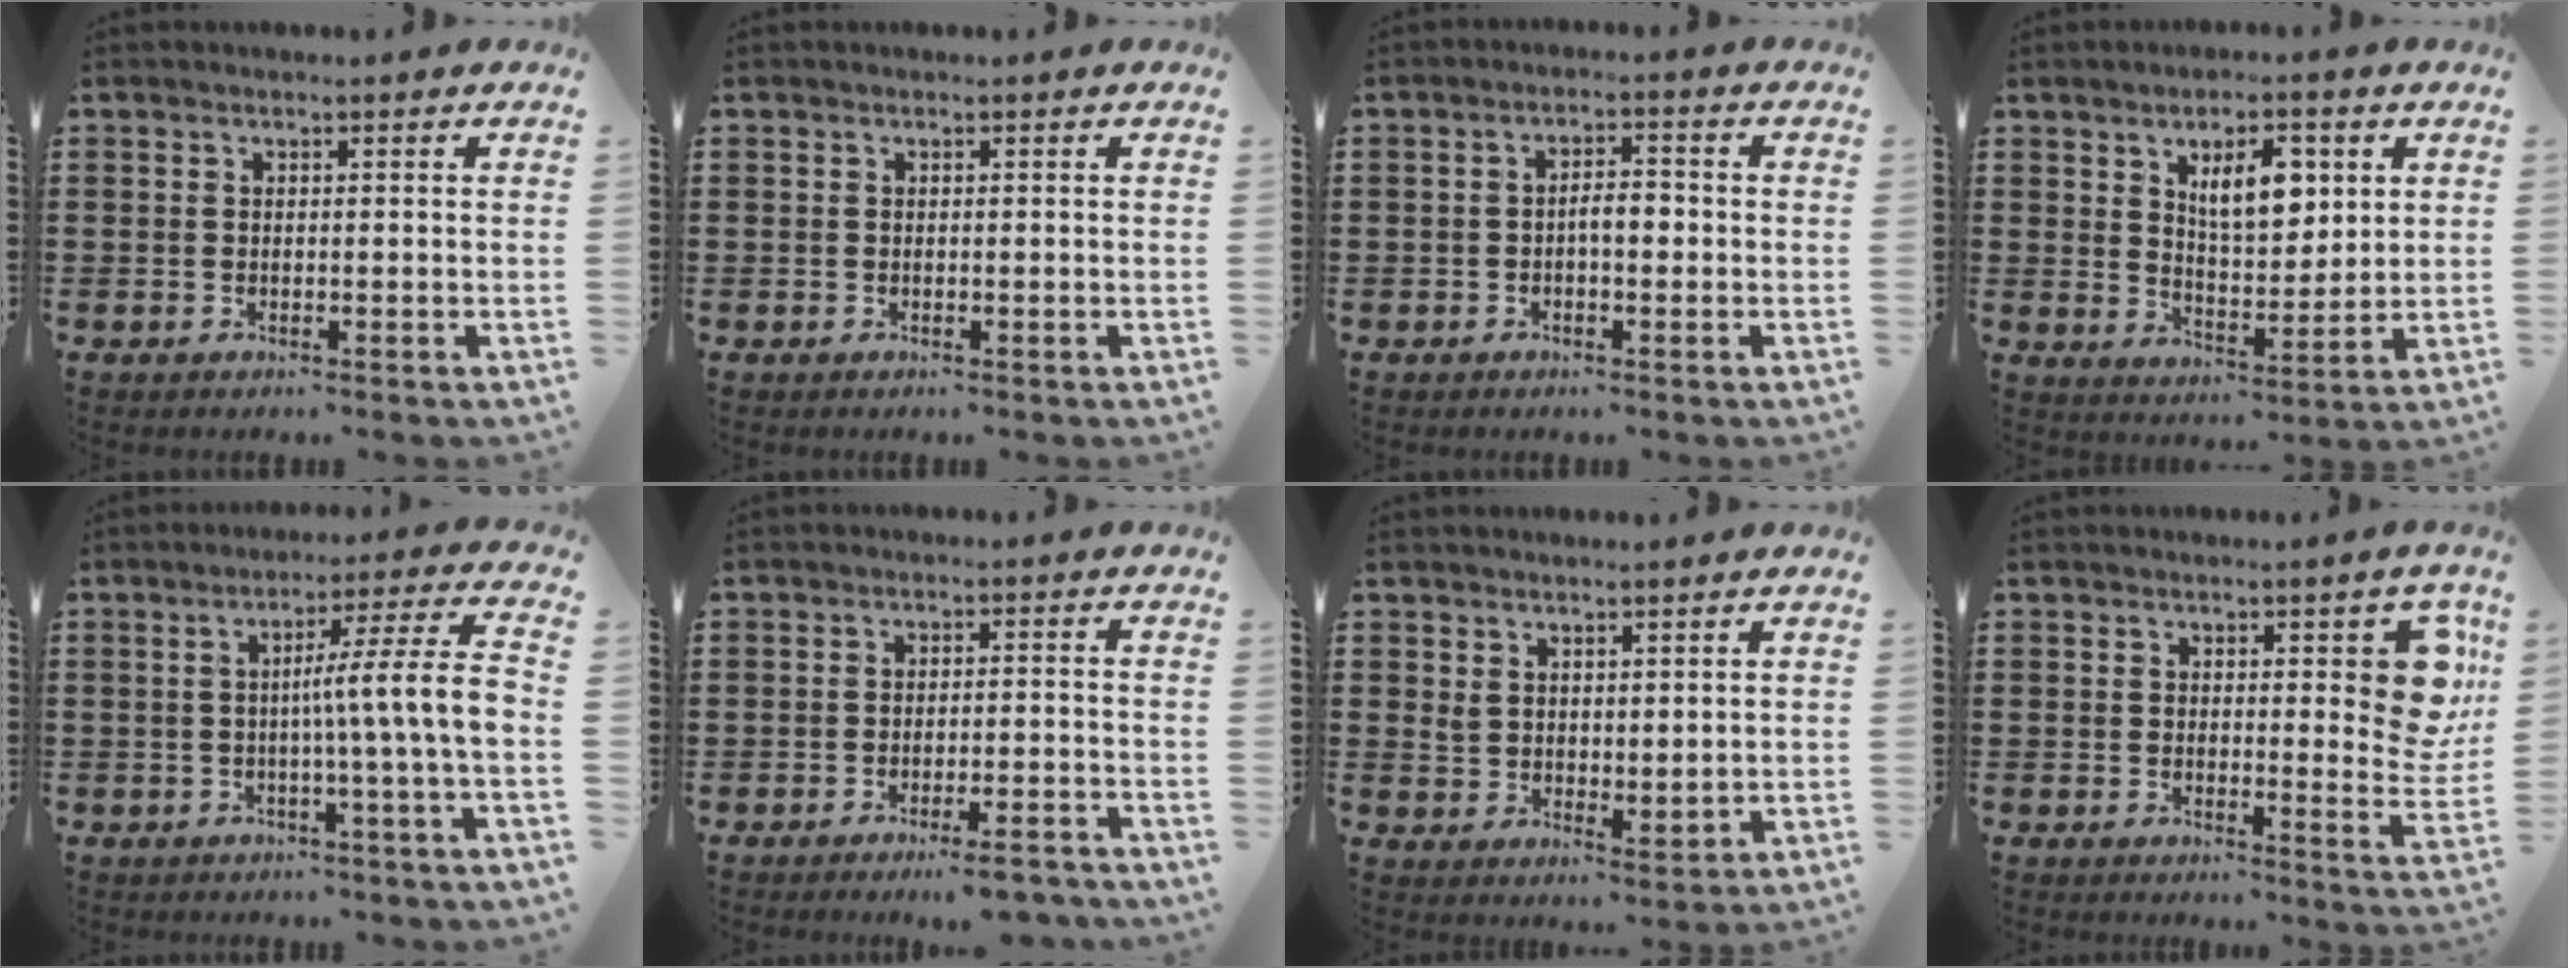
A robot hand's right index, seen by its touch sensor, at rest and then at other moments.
{"total": 0.0}
{"total": 3.3, "force": [-0.7, 1.2, 3.0], "torque": [-0.054, 0.006, -0.015]}
{"total": 7.7, "force": [3.1, 3.8, 5.9], "torque": [-0.095, 0.000, 0.048]}
{"total": 9.4, "force": [-0.9, -0.3, 9.3], "torque": [-0.151, -0.013, -0.023]}
{"total": 3.7, "force": [-3.1, -0.1, 1.9], "torque": [-0.031, -0.006, -0.057]}
{"total": 2.8, "force": [2.5, 1.2, 0.5], "torque": [-0.016, 0.000, 0.049]}
{"total": 6.7, "force": [2.6, 2.6, 5.6], "torque": [-0.069, -0.004, 0.041]}